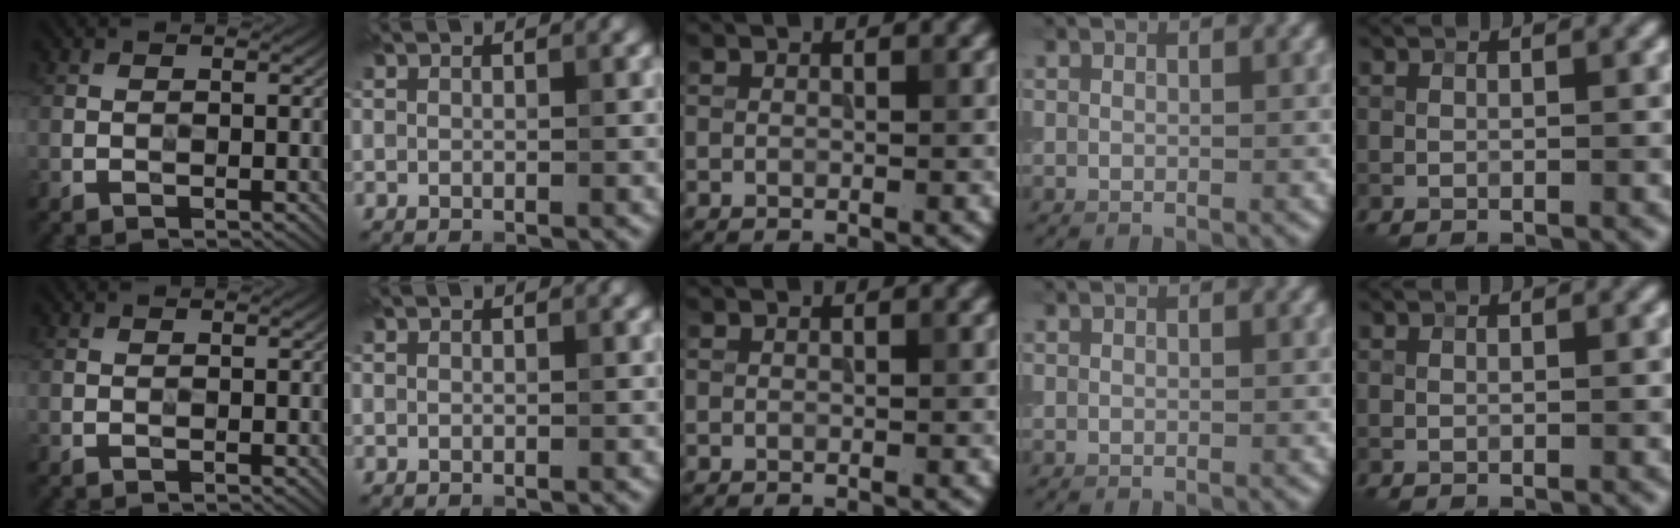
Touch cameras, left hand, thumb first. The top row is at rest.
{}